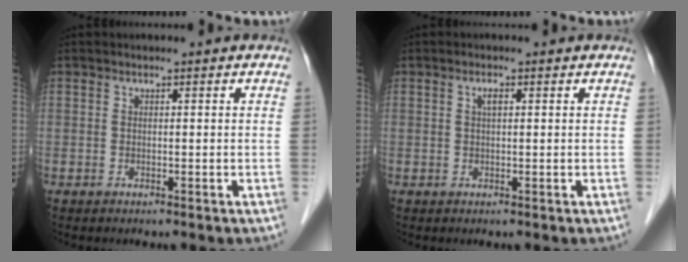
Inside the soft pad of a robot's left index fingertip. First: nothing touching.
{"total": 1.2, "force": [0.4, 0.4, 1.1], "torque": [-0.020, 0.004, 0.005]}